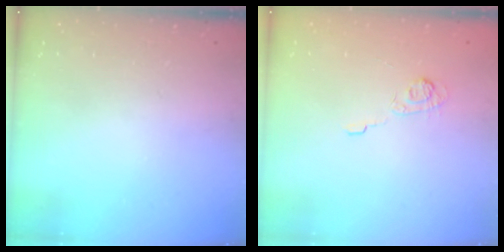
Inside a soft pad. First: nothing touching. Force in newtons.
{"total": 3.3, "press": 2.9, "slide": 1.6}